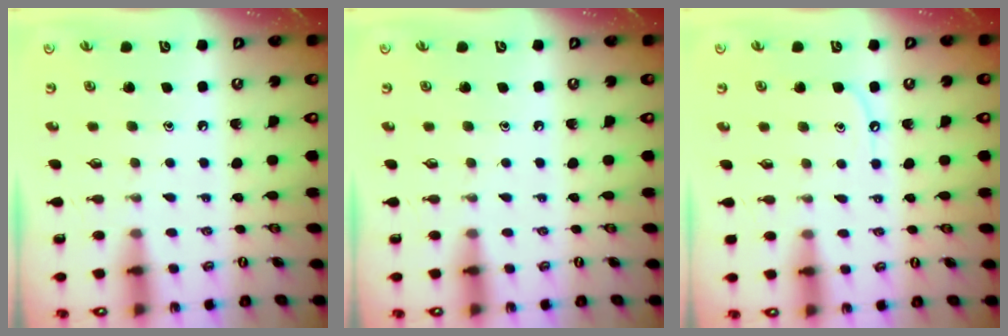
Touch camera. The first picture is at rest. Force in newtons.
{"total": 0.0}
{"total": 4.0, "press": 4.0, "slide": 0.4}